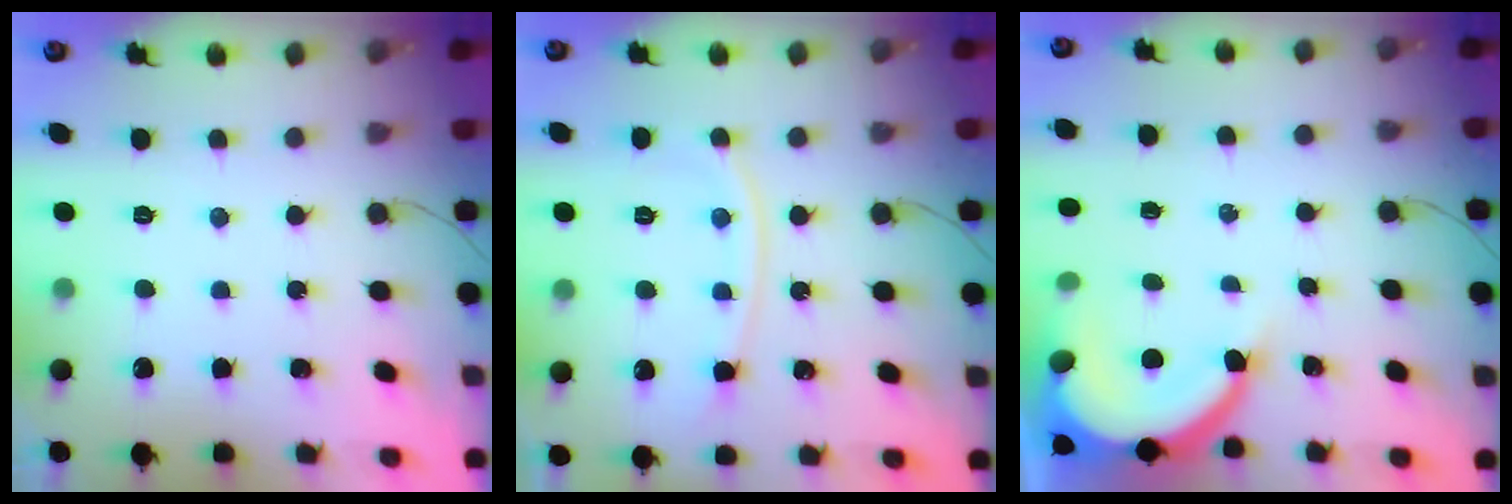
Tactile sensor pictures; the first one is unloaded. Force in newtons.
{"total": 8.9, "press": 8.9, "slide": 1.0}
{"total": 9.6, "press": 9.5, "slide": 0.9}